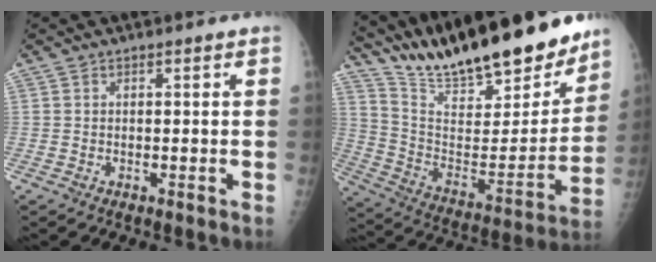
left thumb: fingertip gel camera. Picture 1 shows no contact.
{"total": 27.2, "force": [22.8, 6.8, 13.2], "torque": [-0.188, -0.097, 0.365]}